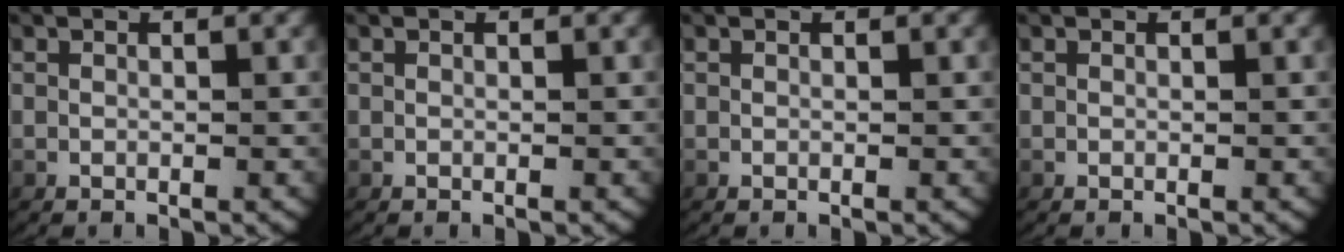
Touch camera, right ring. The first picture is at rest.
{"total": 0.0}
{"total": 0.0}
{"total": 0.0}